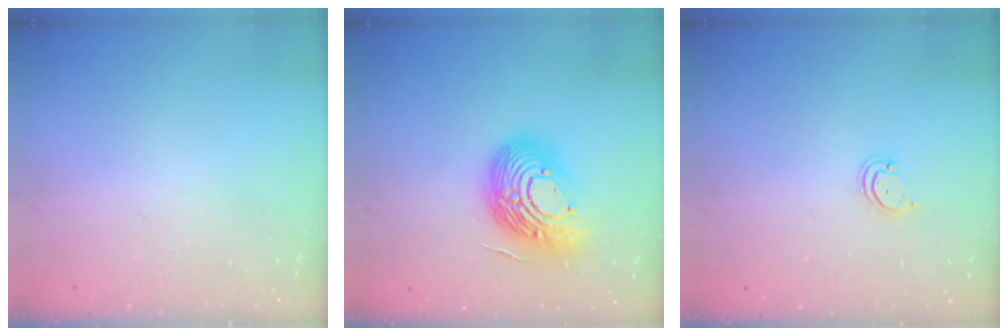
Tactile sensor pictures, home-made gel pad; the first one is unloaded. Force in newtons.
{"total": 20.0, "press": 20.0, "slide": 1.6}
{"total": 2.6, "press": 2.6, "slide": 0.2}